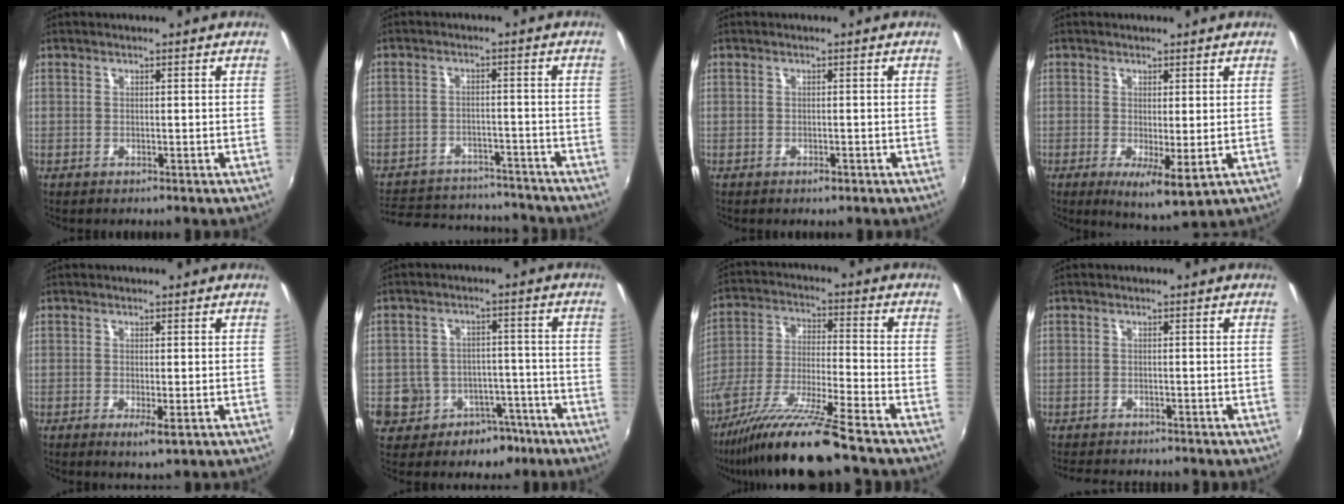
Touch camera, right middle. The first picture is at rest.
{"total": 19.0, "force": [-16.5, 6.6, 6.7], "torque": [-0.155, 0.013, -0.218]}
{"total": 1.0, "force": [-0.7, 0.4, 0.6], "torque": [-0.010, 0.000, -0.011]}
{"total": 5.7, "force": [-1.0, 1.5, 5.4], "torque": [-0.085, -0.015, -0.008]}
{"total": 2.5, "force": [-0.9, 0.3, 2.4], "torque": [-0.047, -0.009, -0.013]}
{"total": 11.2, "force": [-5.5, 8.9, 4.0], "torque": [-0.096, 0.035, -0.057]}
{"total": 15.8, "force": [-12.7, -0.6, 9.4], "torque": [-0.192, -0.029, -0.234]}
{"total": 4.8, "force": [-4.5, 1.0, 1.4], "torque": [-0.040, -0.010, -0.069]}